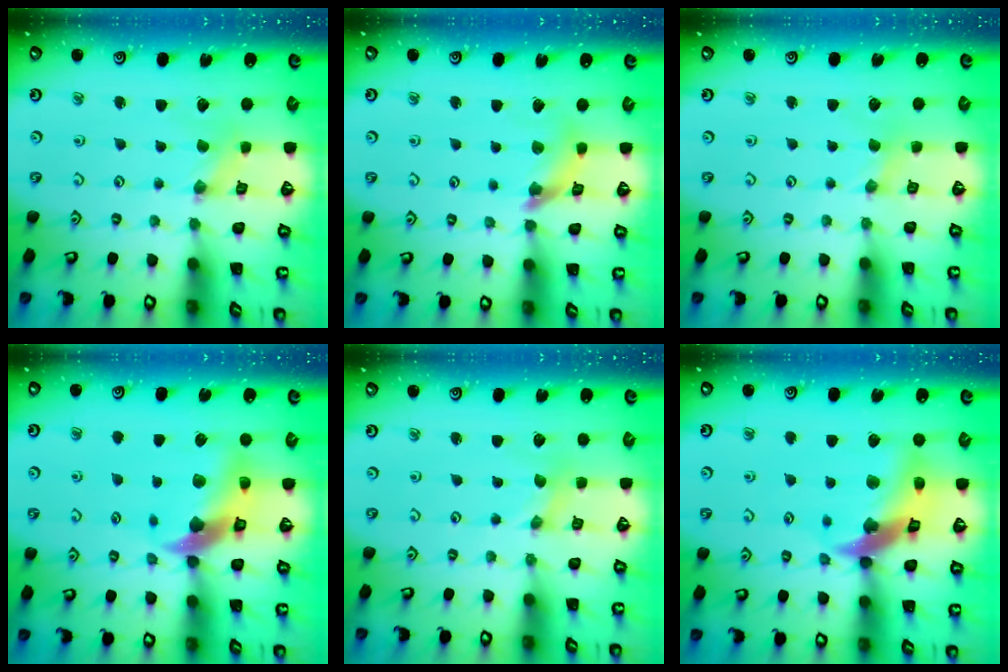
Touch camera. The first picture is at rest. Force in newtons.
{"total": 8.2, "press": 8.1, "slide": 0.6}
{"total": 0.7, "press": 0.7, "slide": 0.1}
{"total": 11.5, "press": 11.4, "slide": 1.7}
{"total": 0.0}
{"total": 15.8, "press": 15.6, "slide": 2.0}